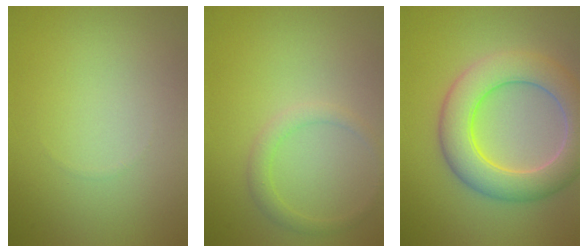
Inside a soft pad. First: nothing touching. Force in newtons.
{"total": 1.7, "press": 1.7, "slide": 0.1}
{"total": 7.6, "press": 7.6, "slide": 0.4}